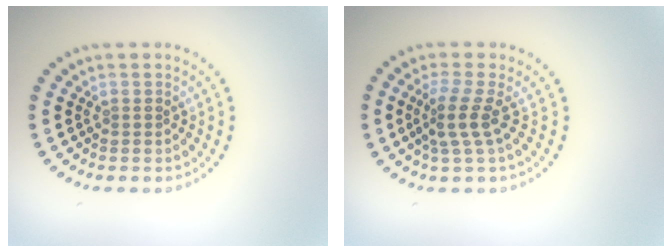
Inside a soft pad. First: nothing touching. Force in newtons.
{"total": 2.7, "press": 1.9, "slide": 1.9}